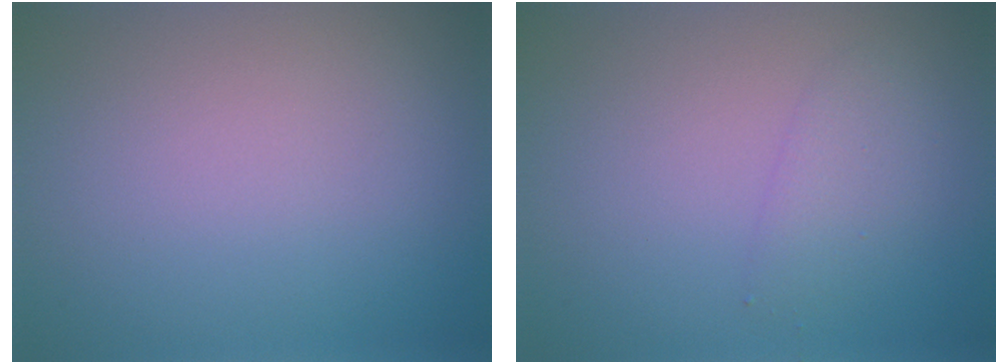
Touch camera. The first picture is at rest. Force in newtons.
{"total": 1.5, "press": 1.5, "slide": 0.1}